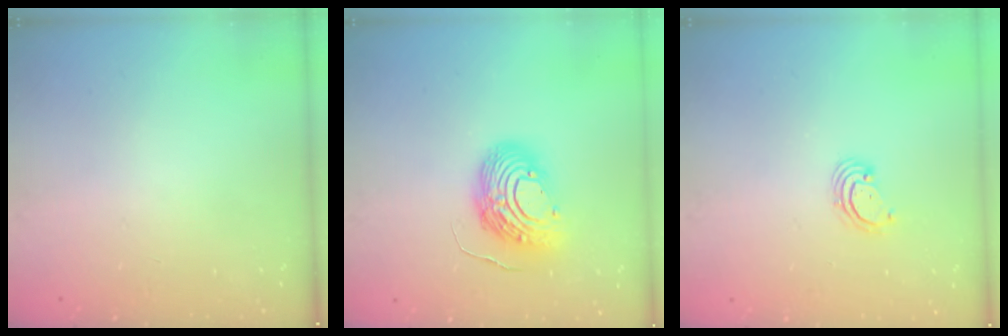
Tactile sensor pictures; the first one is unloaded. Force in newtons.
{"total": 12.0, "press": 11.9, "slide": 1.3}
{"total": 2.8, "press": 2.8, "slide": 0.3}